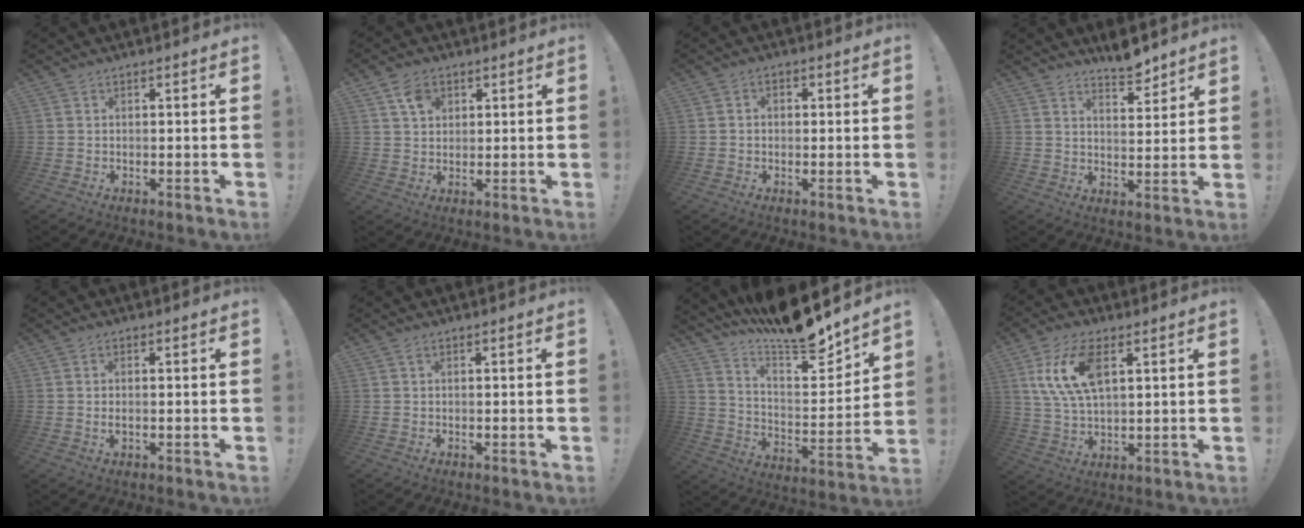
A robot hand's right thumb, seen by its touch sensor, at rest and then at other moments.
{"total": 5.6, "force": [2.7, 4.3, 2.4], "torque": [-0.028, -0.008, 0.047]}
{"total": 1.8, "force": [-0.7, 1.4, 1.0], "torque": [-0.014, 0.008, -0.013]}
{"total": 6.6, "force": [5.9, 1.5, 2.6], "torque": [-0.027, -0.045, 0.102]}
{"total": 1.5, "force": [-0.1, 0.4, 1.4], "torque": [-0.024, 0.001, -0.003]}
{"total": 0.5, "force": [0.3, 0.3, 0.2], "torque": [-0.001, -0.001, 0.005]}
{"total": 15.4, "force": [13.7, 2.2, 6.7], "torque": [-0.114, -0.124, 0.230]}
{"total": 13.6, "force": [5.4, 7.0, 10.3], "torque": [-0.215, -0.011, 0.097]}